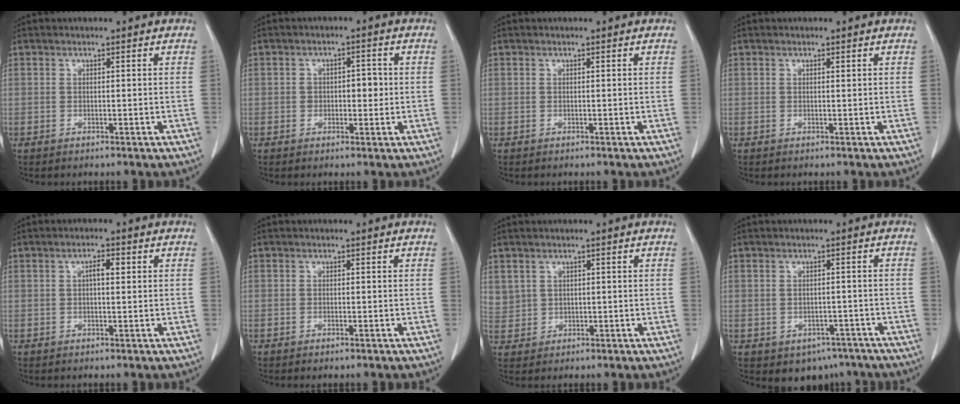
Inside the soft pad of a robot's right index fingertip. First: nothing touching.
{"total": 3.5, "force": [0.0, 2.0, 2.8], "torque": [-0.039, 0.010, 0.003]}
{"total": 0.0}
{"total": 0.0}
{"total": 2.2, "force": [0.5, 0.6, 2.1], "torque": [-0.037, 0.006, 0.008]}
{"total": 0.6, "force": [-0.4, 0.1, 0.4], "torque": [-0.008, -0.001, -0.004]}
{"total": 4.1, "force": [1.7, 3.7, 0.6], "torque": [-0.015, 0.010, 0.046]}
{"total": 5.5, "force": [-3.6, 4.0, 1.3], "torque": [-0.002, 0.012, -0.039]}